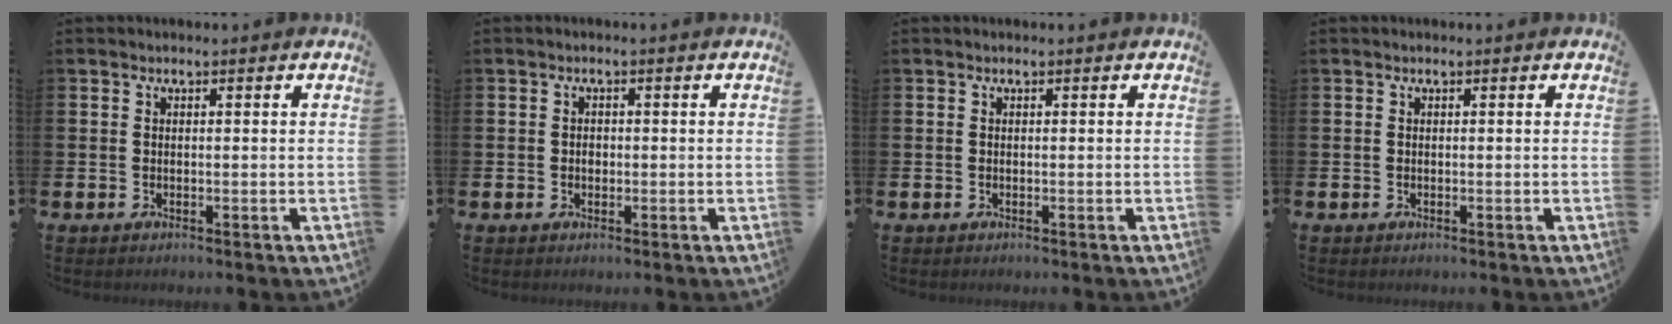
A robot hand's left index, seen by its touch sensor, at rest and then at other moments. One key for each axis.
{"total": 1.0, "fx": 0.0, "fy": 0.9, "fz": 0.5, "tx": 0.005, "ty": 0.000, "tz": -0.005}
{"total": 0.0}
{"total": 0.0}